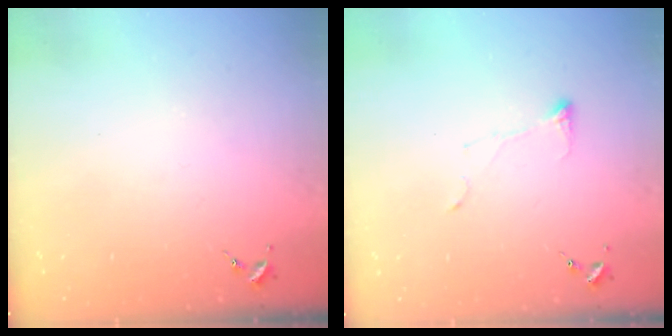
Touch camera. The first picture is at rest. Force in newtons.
{"total": 5.8, "press": 5.8, "slide": 0.7}